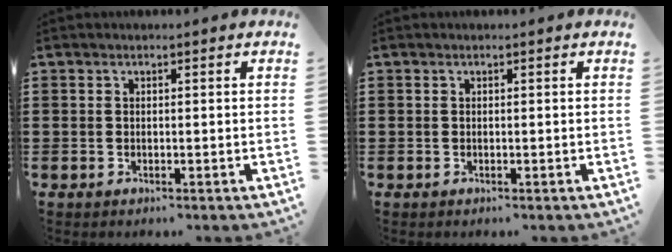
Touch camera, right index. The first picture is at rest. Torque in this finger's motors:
{"motor_torque": [0.00, 0.00, 0.00, -0.01]}